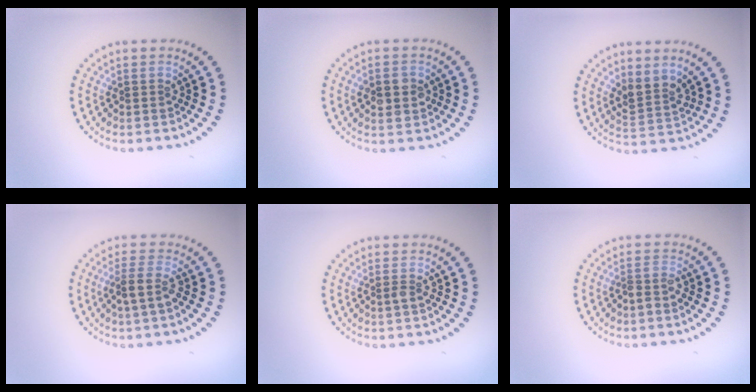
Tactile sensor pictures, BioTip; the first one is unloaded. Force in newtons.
{"total": 2.4, "press": 2.4, "slide": 0.2}
{"total": 2.6, "press": 1.9, "slide": 1.7}
{"total": 2.2, "press": 1.7, "slide": 1.4}
{"total": 0.8, "press": 0.6, "slide": 0.5}
{"total": 1.4, "press": 1.0, "slide": 0.9}